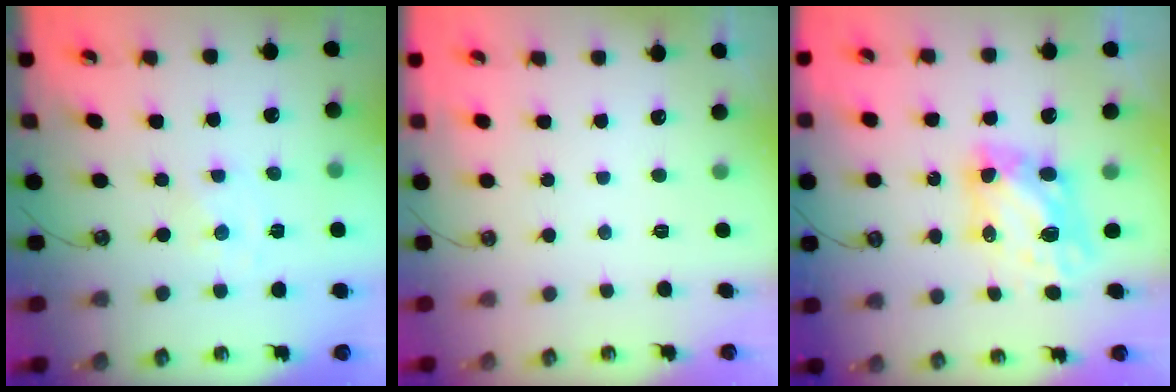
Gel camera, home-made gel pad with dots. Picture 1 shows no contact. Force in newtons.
{"total": 0.0}
{"total": 6.5, "press": 6.5, "slide": 0.6}